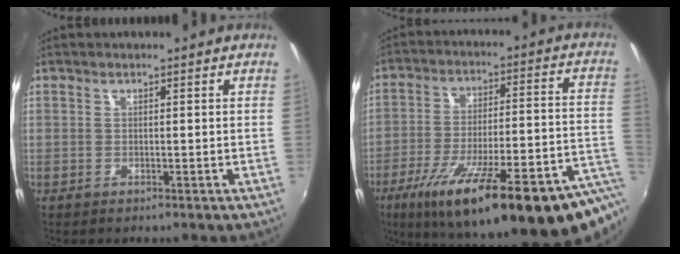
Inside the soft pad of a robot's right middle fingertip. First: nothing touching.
{"total": 29.8, "force": [-17.5, 4.8, 23.6], "torque": [-0.339, -0.047, -0.246]}